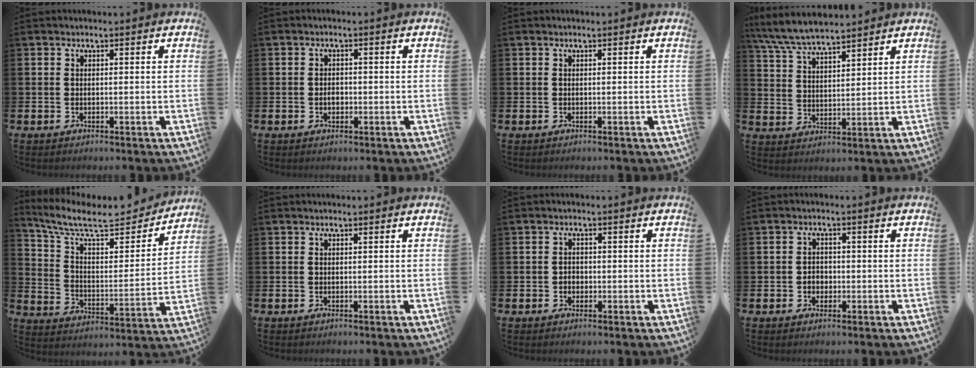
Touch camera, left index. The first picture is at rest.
{"total": 1.6, "force": [-0.4, 1.1, 1.1], "torque": [-0.007, 0.000, -0.011]}
{"total": 0.0}
{"total": 7.0, "force": [6.7, 0.8, 2.0], "torque": [-0.062, -0.028, 0.122]}
{"total": 10.1, "force": [8.5, 3.0, 4.4], "torque": [-0.118, -0.054, 0.144]}
{"total": 0.0}
{"total": 1.3, "force": [-0.3, 1.2, 0.5], "torque": [0.003, 0.001, -0.011]}
{"total": 1.8, "force": [-0.4, 1.6, 0.7], "torque": [-0.002, 0.000, -0.014]}